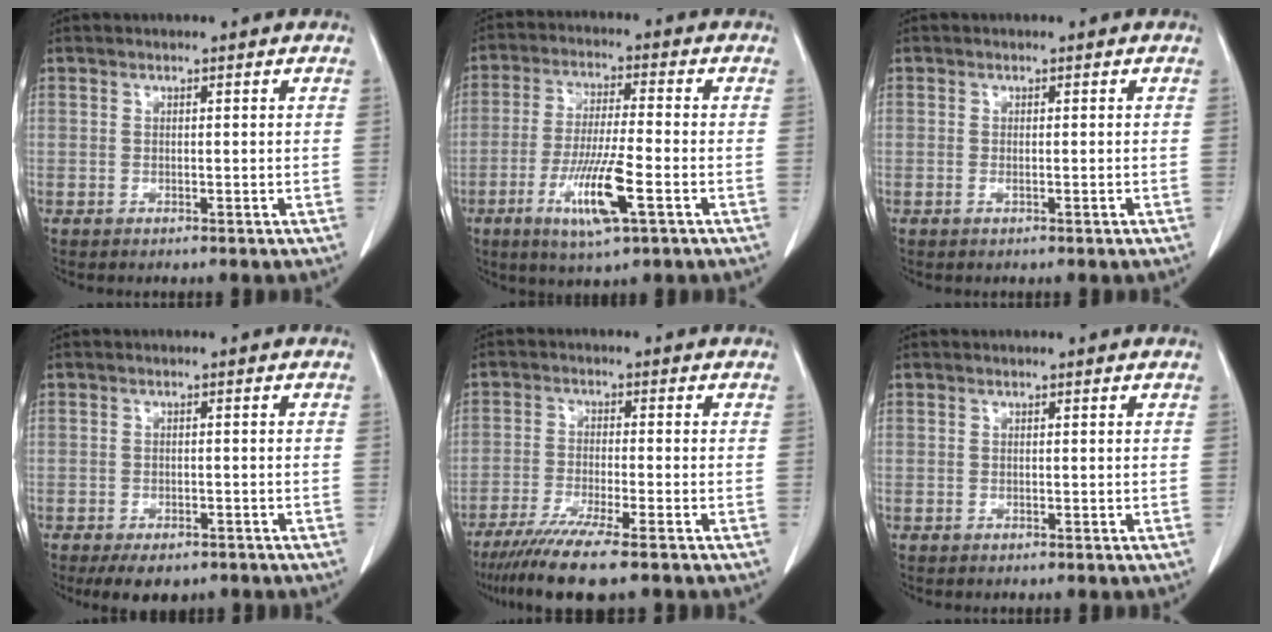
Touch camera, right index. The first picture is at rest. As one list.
[{"total": 10.6, "force": [-4.2, 0.8, 9.7], "torque": [-0.185, -0.019, -0.075]}, {"total": 0.9, "force": [-0.3, 0.2, 0.8], "torque": [-0.018, -0.003, -0.001]}, {"total": 5.4, "force": [-4.1, 2.5, 2.6], "torque": [-0.031, -0.004, -0.054]}, {"total": 9.9, "force": [-7.4, -0.4, 6.5], "torque": [-0.105, -0.028, -0.121]}, {"total": 0.0}]